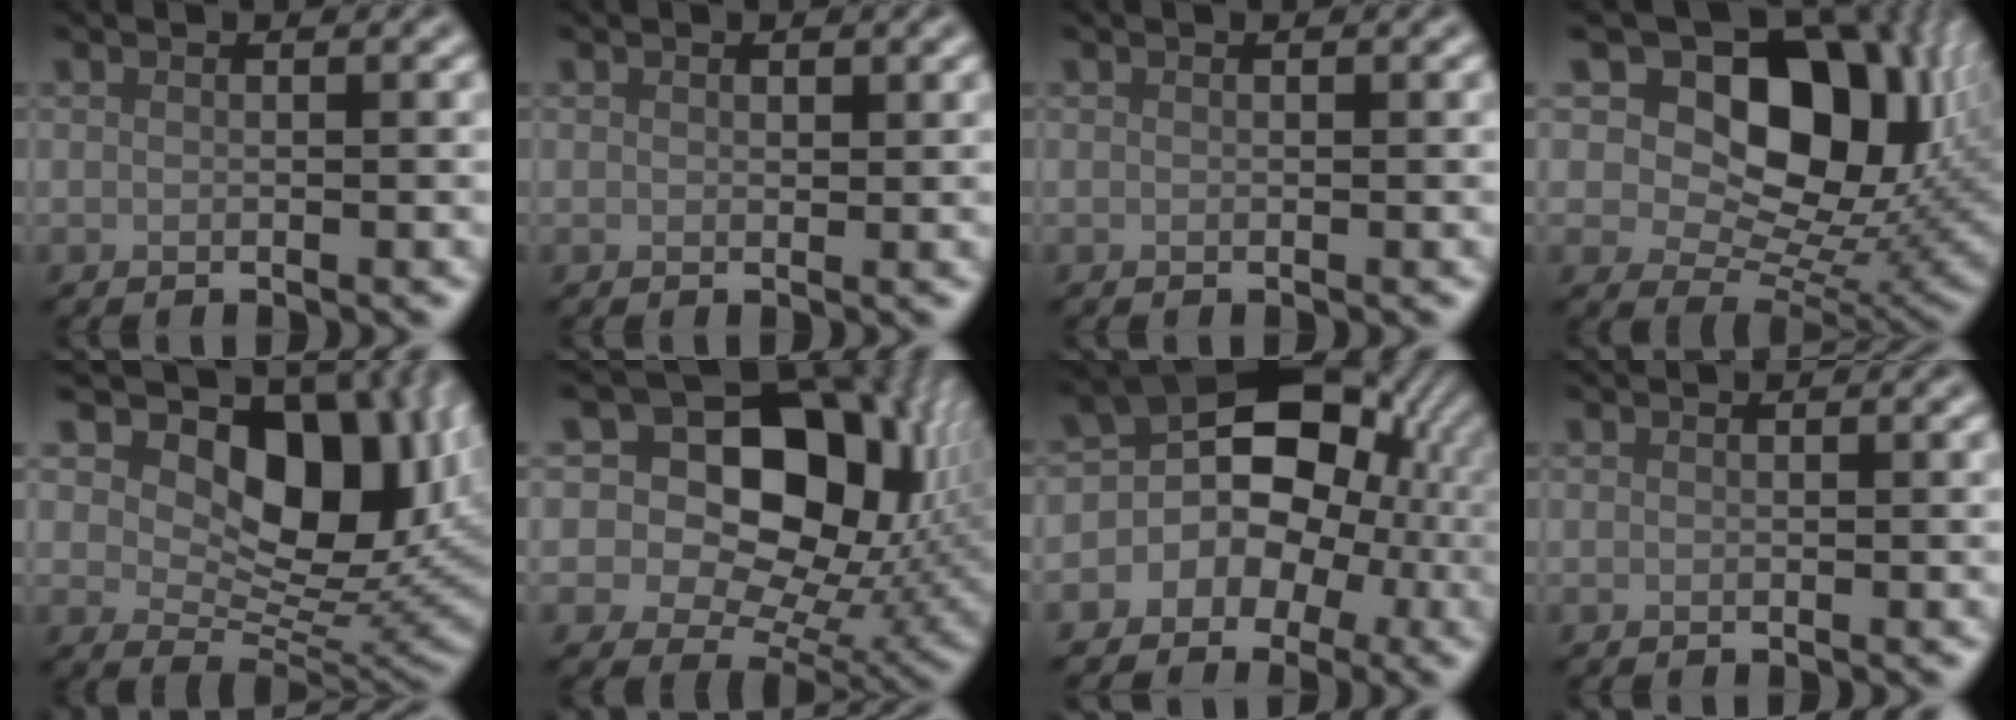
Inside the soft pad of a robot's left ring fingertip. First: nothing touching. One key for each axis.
{"total": 0.6, "fx": 0.4, "fy": 0.4, "fz": 0.2, "tx": -0.002, "ty": -0.003, "tz": 0.005}
{"total": 0.0}
{"total": 15.9, "fx": 6.6, "fy": 9.8, "fz": 10.7, "tx": -0.151, "ty": 0.017, "tz": 0.100}
{"total": 12.9, "fx": 4.5, "fy": 8.1, "fz": 9.0, "tx": -0.112, "ty": -0.006, "tz": 0.074}
{"total": 18.7, "fx": 7.1, "fy": 12.1, "fz": 12.2, "tx": -0.174, "ty": 0.066, "tz": 0.107}
{"total": 10.9, "fx": 0.0, "fy": 8.8, "fz": 6.5, "tx": -0.063, "ty": 0.024, "tz": -0.035}
{"total": 0.0}